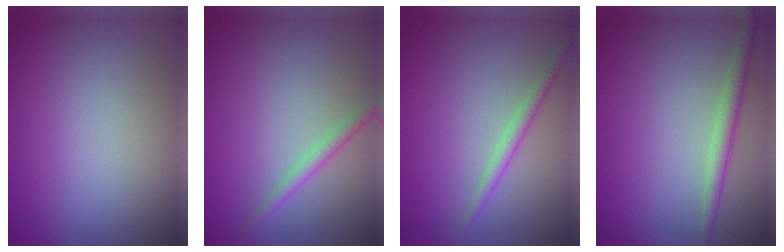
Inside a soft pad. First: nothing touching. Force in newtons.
{"total": 1.6, "press": 1.6, "slide": 0.0}
{"total": 1.6, "press": 1.6, "slide": 0.1}
{"total": 2.1, "press": 2.1, "slide": 0.0}